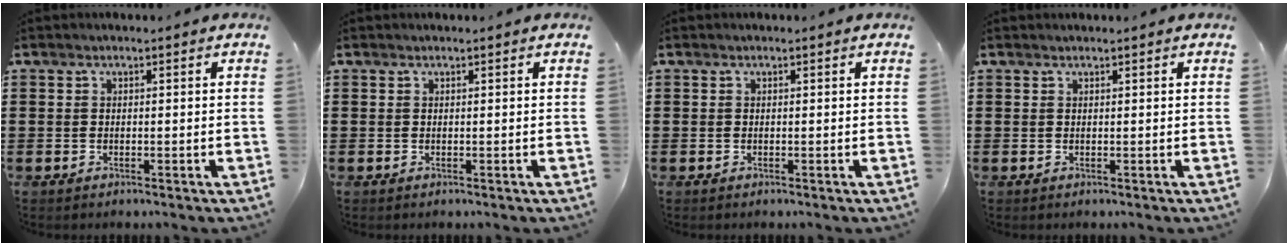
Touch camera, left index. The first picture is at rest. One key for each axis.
{"total": 0.0}
{"total": 0.0}
{"total": 0.0}